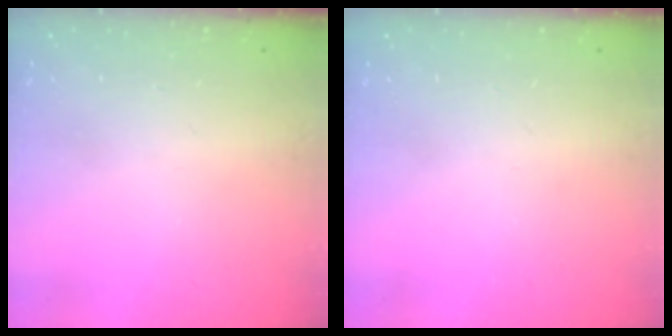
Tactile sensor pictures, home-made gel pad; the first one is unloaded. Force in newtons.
{"total": 0.0}